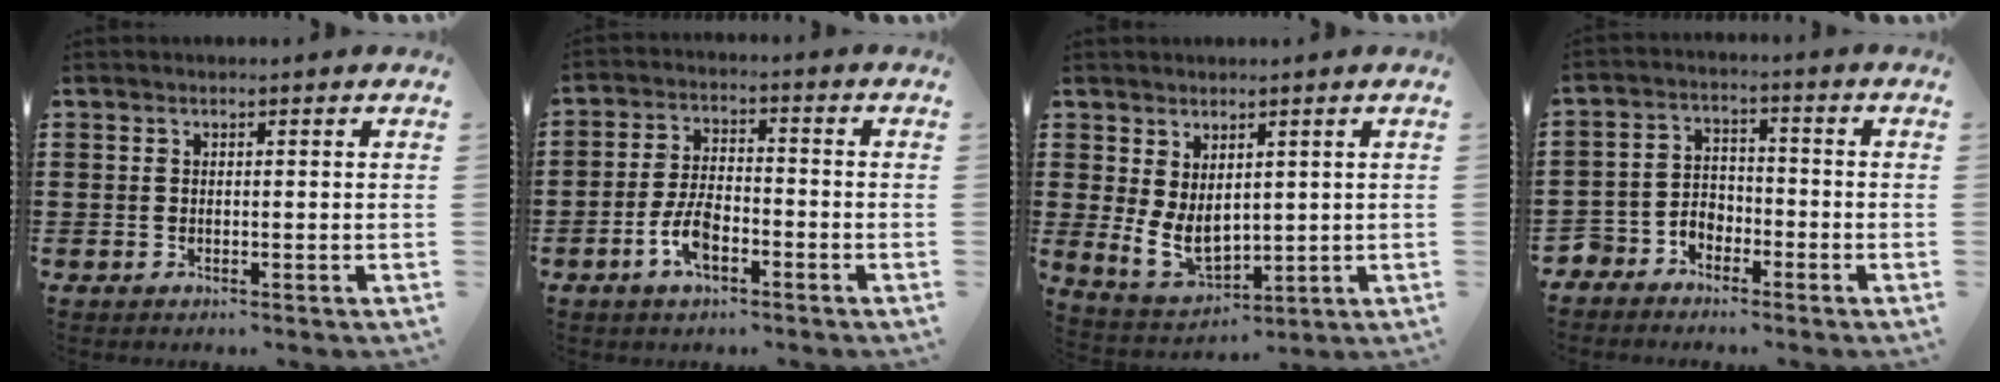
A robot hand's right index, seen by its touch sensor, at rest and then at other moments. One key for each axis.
{"total": 6.2, "fx": -2.8, "fy": 2.8, "fz": 4.7, "tx": -0.112, "ty": 0.001, "tz": -0.058}
{"total": 5.5, "fx": 1.4, "fy": 3.7, "fz": 3.8, "tx": -0.097, "ty": -0.003, "tz": 0.026}
{"total": 3.9, "fx": -3.3, "fy": 2.1, "fz": 0.1, "tx": -0.022, "ty": 0.003, "tz": -0.072}